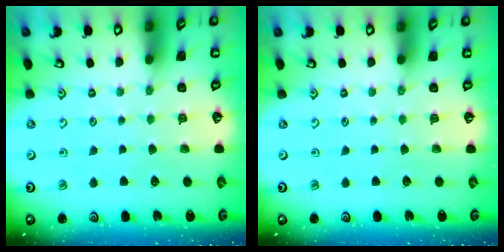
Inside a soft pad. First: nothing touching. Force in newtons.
{"total": 0.0}